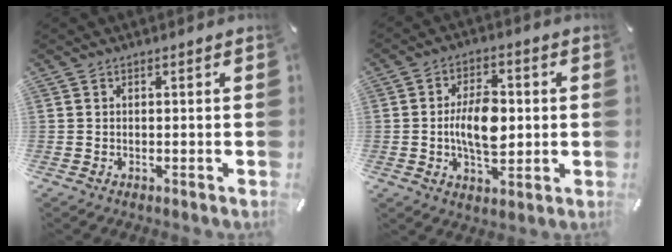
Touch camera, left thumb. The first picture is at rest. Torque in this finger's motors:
{"motor_torque": [0.70, 0.71, 0.43, 0.13, 0.11]}